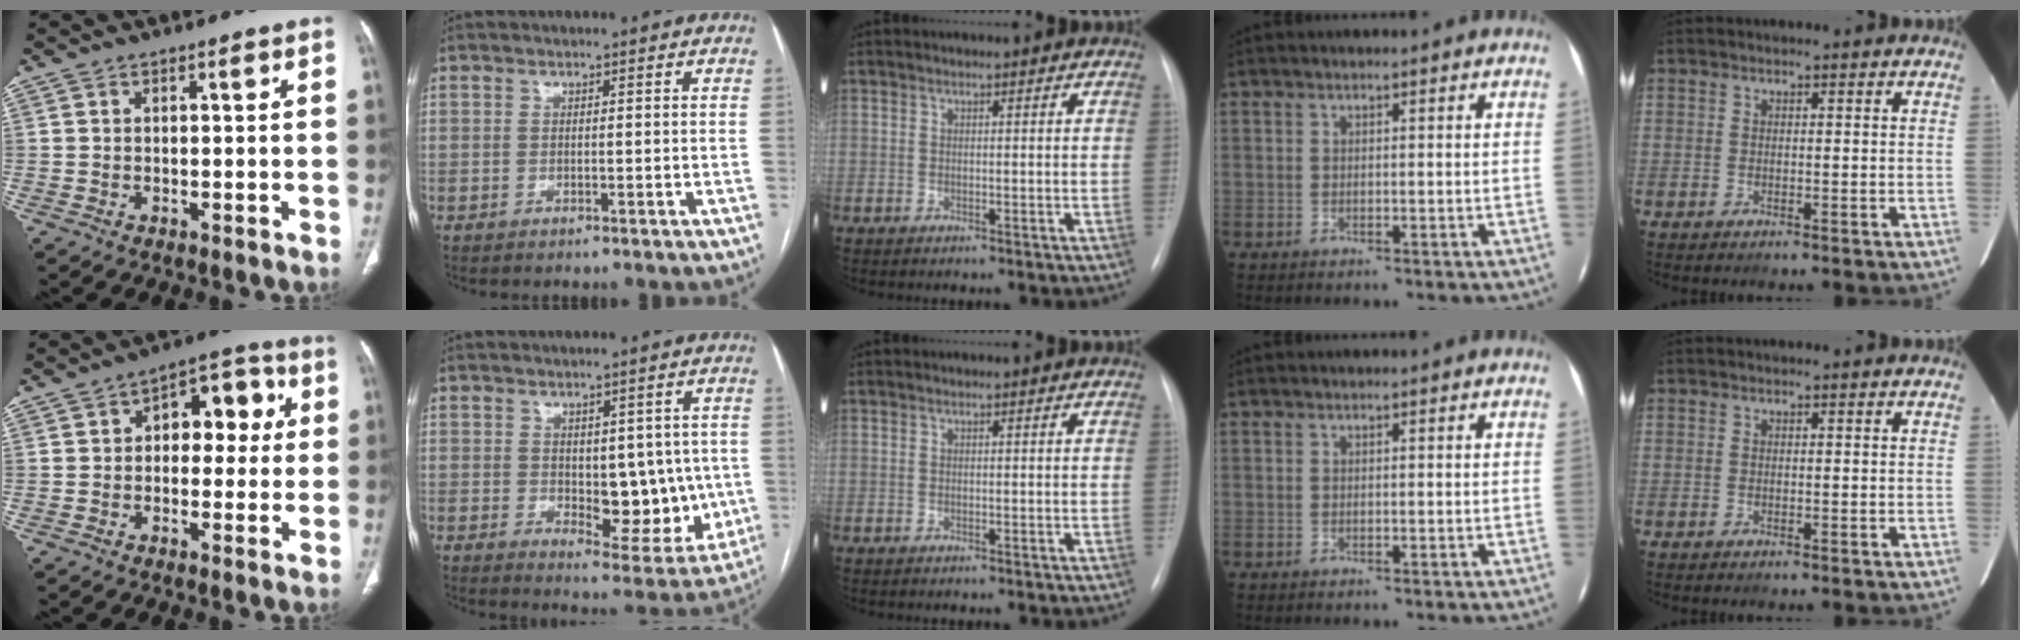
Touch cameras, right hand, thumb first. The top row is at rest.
{"thumb": {"total": 10.2, "force": [1.6, 6.4, 7.7], "torque": [-0.055, 0.029, 0.016]}, "index": {"total": 10.1, "force": [-0.4, 5.1, 8.7], "torque": [-0.095, 0.002, 0.016]}}